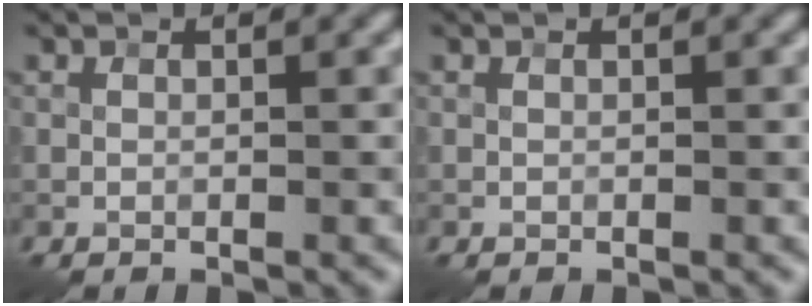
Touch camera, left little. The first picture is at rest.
{"total": 0.0}